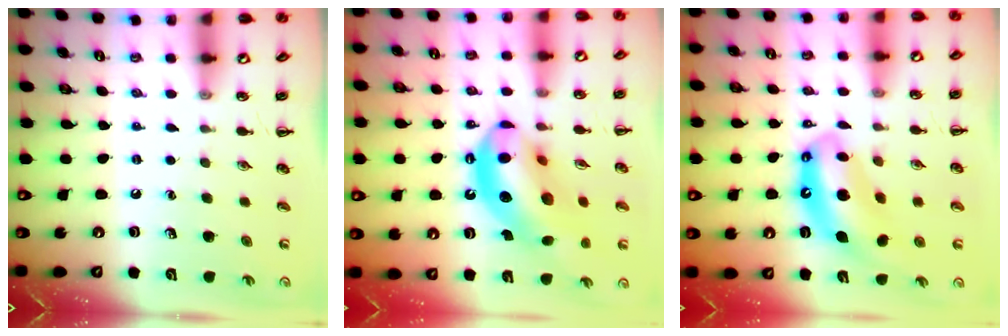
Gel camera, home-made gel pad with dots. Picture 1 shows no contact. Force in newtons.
{"total": 18.5, "press": 17.8, "slide": 5.0}
{"total": 12.2, "press": 11.8, "slide": 3.3}